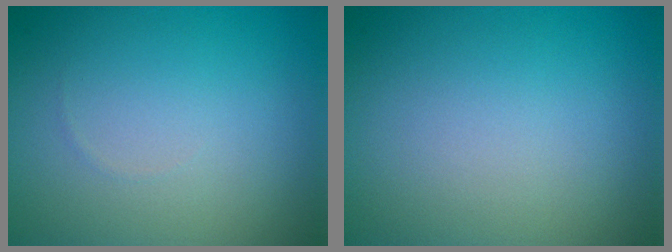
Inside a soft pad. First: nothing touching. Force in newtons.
{"total": 0.0}